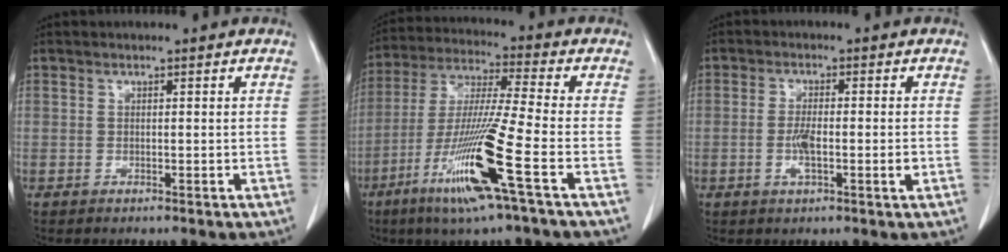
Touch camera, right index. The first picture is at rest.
{"total": 15.5, "force": [-6.8, -1.1, 13.9], "torque": [-0.284, -0.028, -0.130]}
{"total": 4.6, "force": [-1.0, 0.8, 4.4], "torque": [-0.086, -0.005, -0.018]}